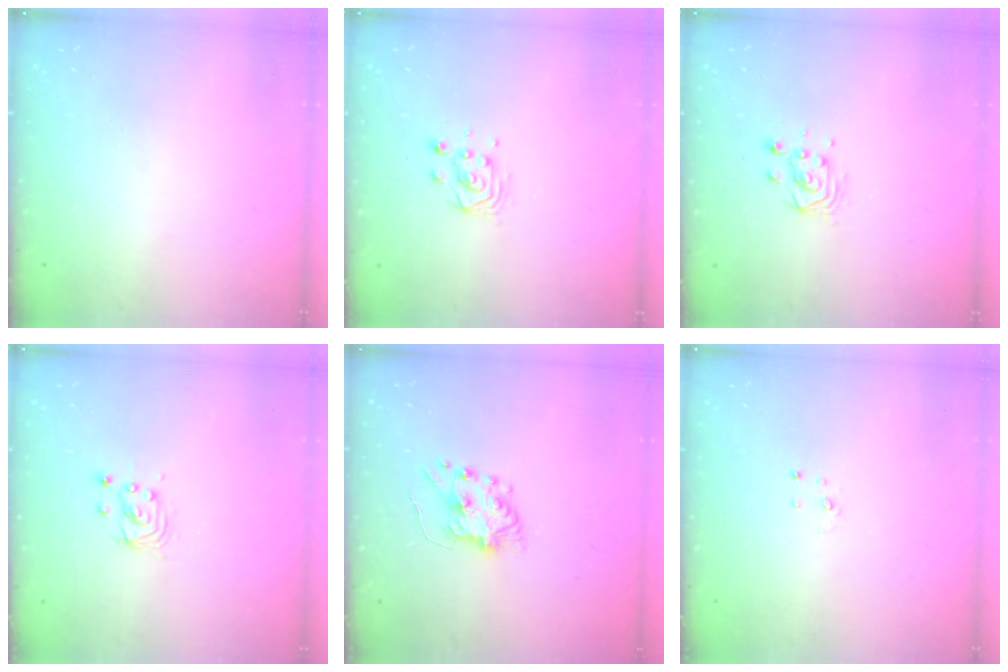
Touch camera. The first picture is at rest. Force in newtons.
{"total": 4.1, "press": 4.1, "slide": 0.4}
{"total": 4.1, "press": 4.1, "slide": 0.4}
{"total": 2.9, "press": 2.9, "slide": 0.0}
{"total": 6.6, "press": 6.6, "slide": 0.7}
{"total": 2.7, "press": 2.7, "slide": 0.3}